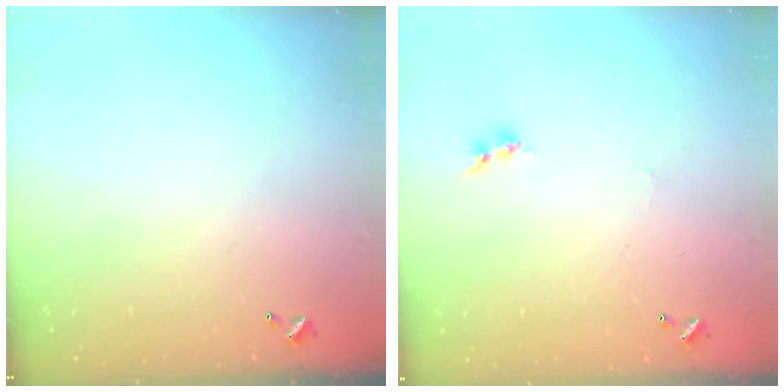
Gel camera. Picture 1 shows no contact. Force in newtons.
{"total": 1.1, "press": 0.9, "slide": 0.5}